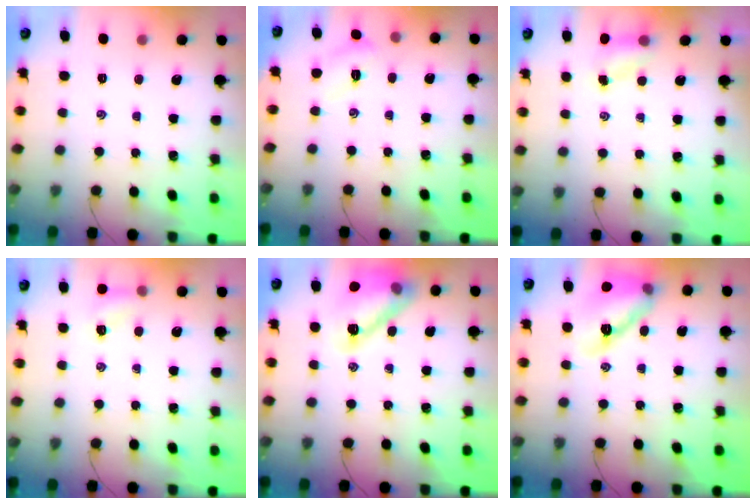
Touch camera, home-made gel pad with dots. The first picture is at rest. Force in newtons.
{"total": 3.6, "press": 3.5, "slide": 0.9}
{"total": 4.3, "press": 4.2, "slide": 0.8}
{"total": 5.6, "press": 5.4, "slide": 1.6}
{"total": 13.6, "press": 13.6, "slide": 1.0}
{"total": 14.4, "press": 14.0, "slide": 3.7}